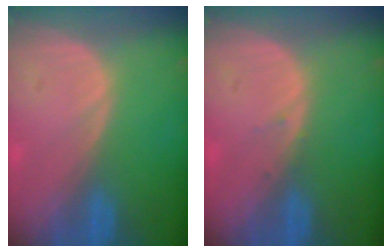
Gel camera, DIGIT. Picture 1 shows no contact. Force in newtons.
{"total": 0.7, "press": 0.4, "slide": 0.5}